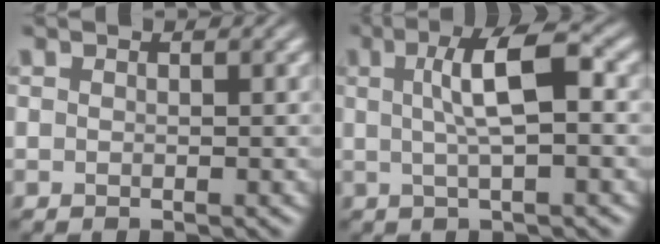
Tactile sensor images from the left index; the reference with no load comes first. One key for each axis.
{"total": 5.3, "fx": 0.8, "fy": 1.3, "fz": 5.1, "tx": -0.085, "ty": 0.013, "tz": 0.014}